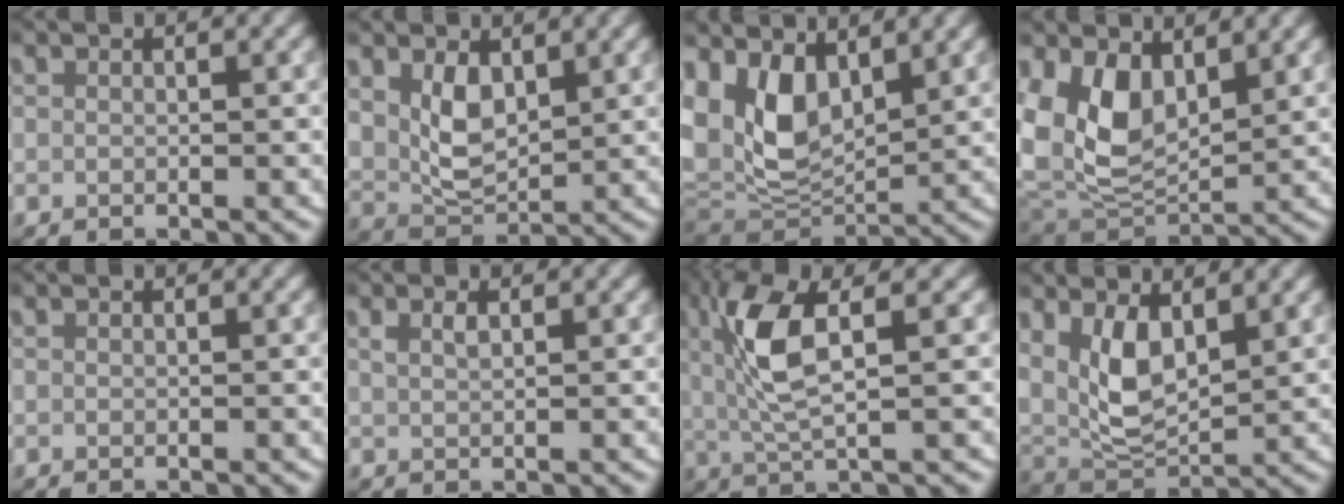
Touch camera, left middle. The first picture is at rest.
{"total": 4.4, "force": [2.0, 2.9, 2.6], "torque": [-0.062, -0.019, 0.045]}
{"total": 10.0, "force": [1.8, 7.9, 5.9], "torque": [-0.145, -0.020, 0.039]}
{"total": 9.3, "force": [2.1, 7.3, 5.5], "torque": [-0.141, -0.015, 0.044]}
{"total": 0.0}
{"total": 0.9, "force": [0.8, 0.0, 0.4], "torque": [-0.005, 0.001, 0.016]}
{"total": 5.6, "force": [1.8, 1.2, 5.2], "torque": [-0.107, 0.009, 0.030]}
{"total": 6.6, "force": [2.5, 4.5, 4.1], "torque": [-0.101, -0.010, 0.050]}